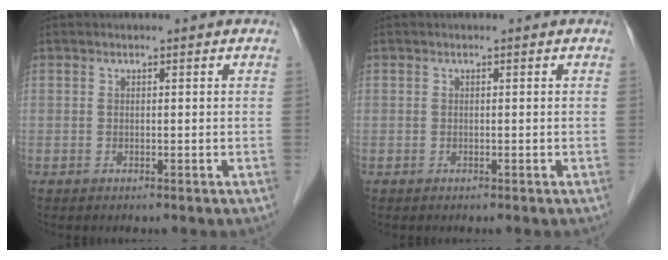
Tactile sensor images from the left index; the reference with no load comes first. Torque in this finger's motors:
{"motor_torque": [-0.16, -0.10, 0.04, 0.01]}